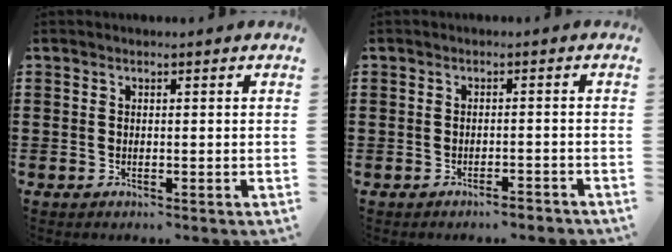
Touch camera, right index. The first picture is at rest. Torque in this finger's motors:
{"motor_torque": [-0.50, 1.54, -0.99, -0.21]}